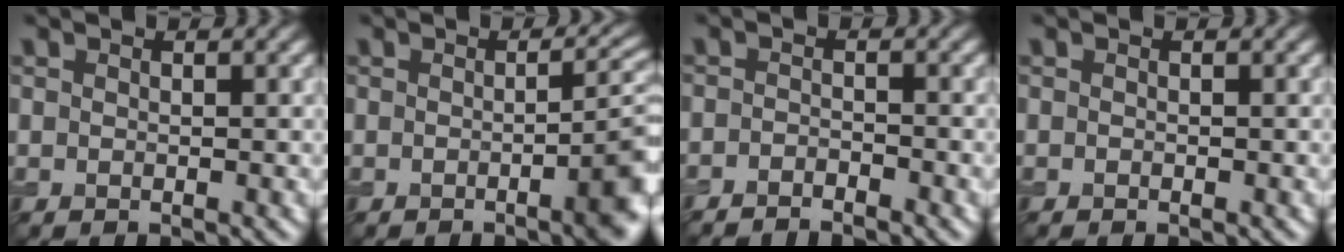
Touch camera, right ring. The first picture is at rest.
{"total": 5.1, "force": [-1.2, 1.3, 4.7], "torque": [-0.055, -0.002, -0.018]}
{"total": 1.7, "force": [-1.6, 0.1, 0.5], "torque": [-0.008, -0.003, -0.032]}
{"total": 0.0}